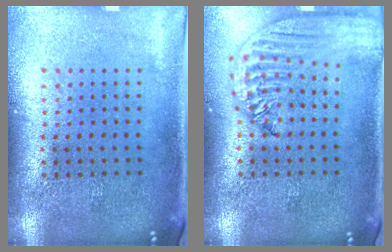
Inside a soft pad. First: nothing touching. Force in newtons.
{"total": 2.6, "press": 2.2, "slide": 1.4}